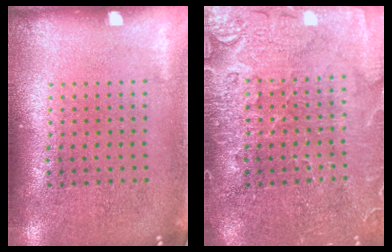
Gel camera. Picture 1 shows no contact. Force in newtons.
{"total": 3.5, "press": 3.4, "slide": 0.9}